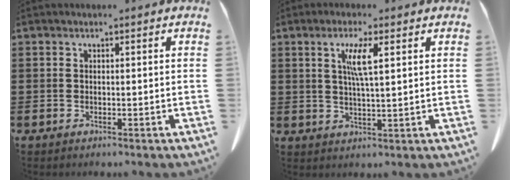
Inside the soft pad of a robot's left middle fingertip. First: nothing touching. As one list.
[{"total": 4.6, "force": [1.8, 0.6, 4.2], "torque": [-0.089, 0.003, 0.027]}]